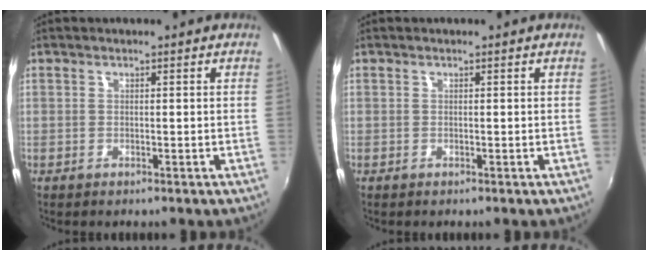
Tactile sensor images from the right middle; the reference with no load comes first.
{"total": 0.0}